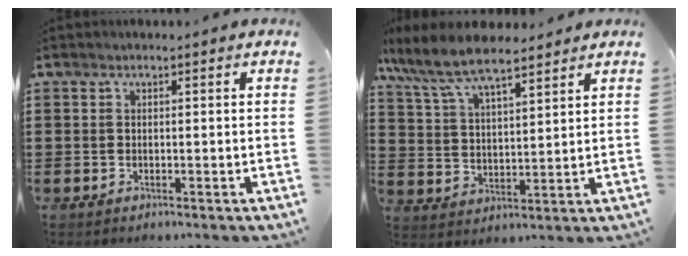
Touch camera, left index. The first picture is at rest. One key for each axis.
{"total": 8.0, "fx": 6.9, "fy": 1.8, "fz": 3.6, "tx": -0.098, "ty": -0.024, "tz": 0.122}